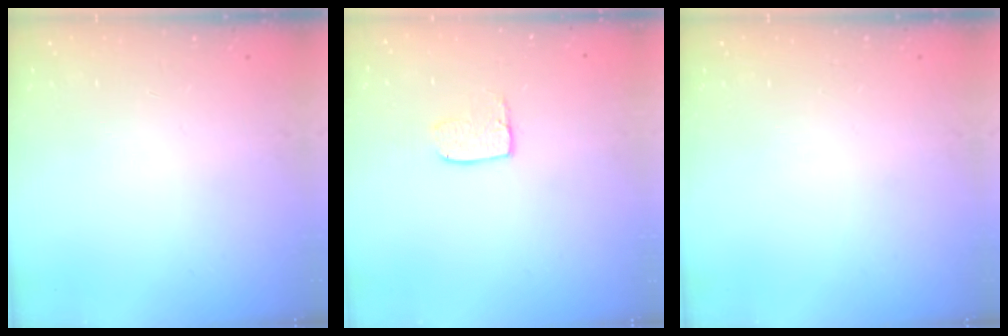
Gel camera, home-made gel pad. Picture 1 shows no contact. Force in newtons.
{"total": 5.2, "press": 5.2, "slide": 0.3}
{"total": 0.0}